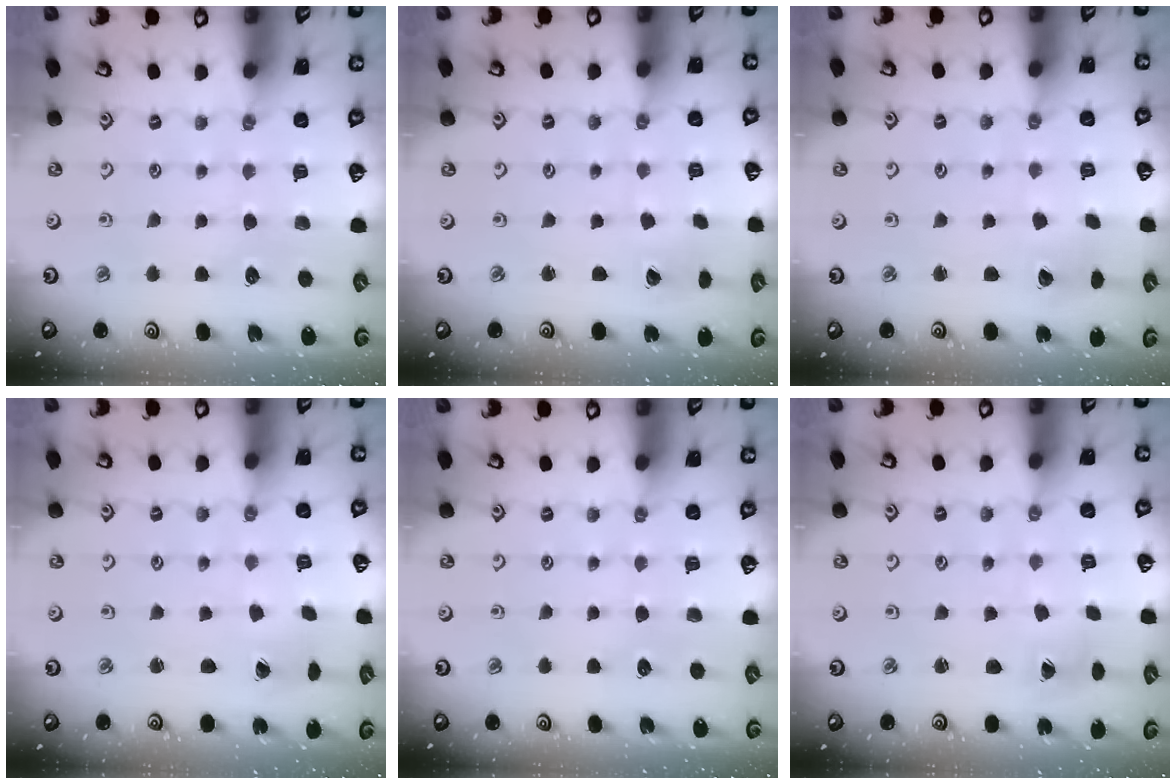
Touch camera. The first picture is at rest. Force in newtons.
{"total": 0.0}
{"total": 2.6, "press": 2.6, "slide": 0.3}
{"total": 0.6, "press": 0.5, "slide": 0.2}
{"total": 0.0}
{"total": 2.1, "press": 2.1, "slide": 0.2}